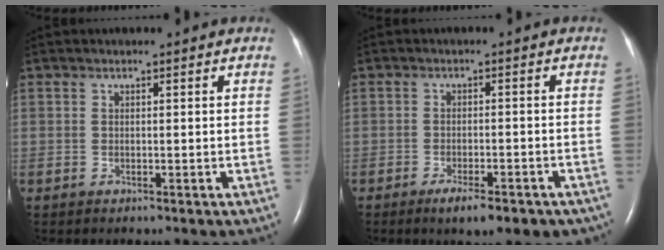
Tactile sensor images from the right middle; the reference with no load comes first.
{"total": 7.7, "force": [-5.5, 2.2, 4.9], "torque": [-0.053, -0.007, -0.070]}